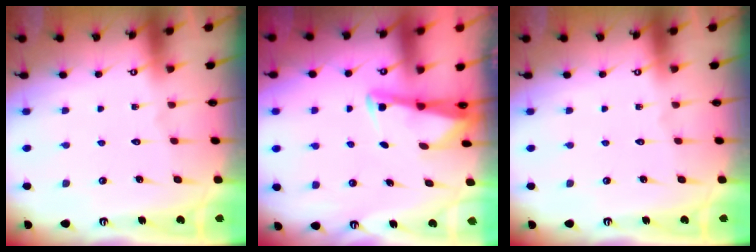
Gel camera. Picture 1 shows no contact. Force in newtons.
{"total": 2.9, "press": 2.9, "slide": 0.2}
{"total": 0.0}